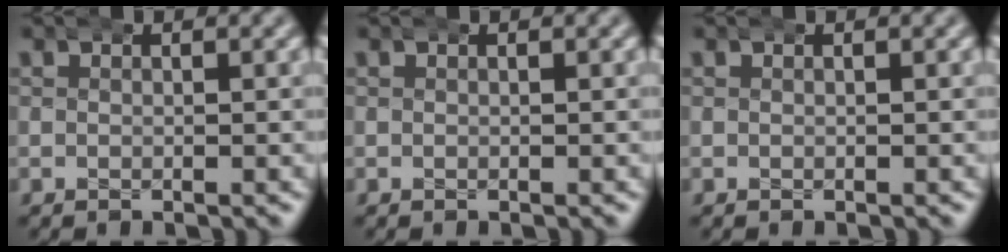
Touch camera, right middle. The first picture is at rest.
{"total": 0.0}
{"total": 0.0}